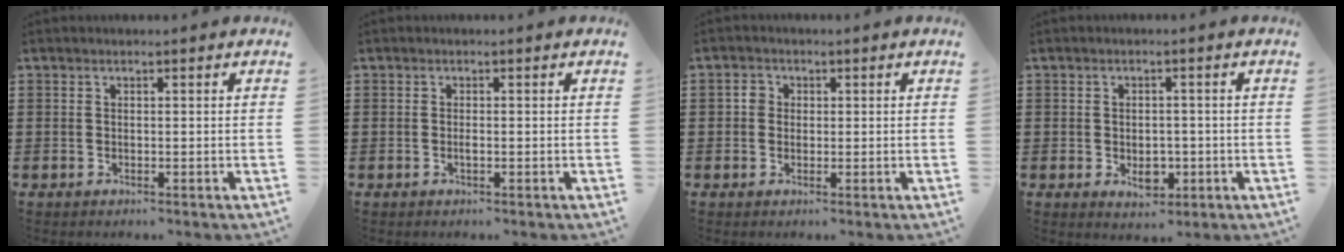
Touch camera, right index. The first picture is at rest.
{"total": 0.6, "force": [-0.2, 0.1, 0.5], "torque": [-0.010, -0.004, -0.002]}
{"total": 1.5, "force": [0.2, 1.3, 0.6], "torque": [-0.014, 0.007, 0.003]}
{"total": 3.7, "force": [-0.8, 2.6, 2.5], "torque": [-0.032, -0.003, -0.017]}